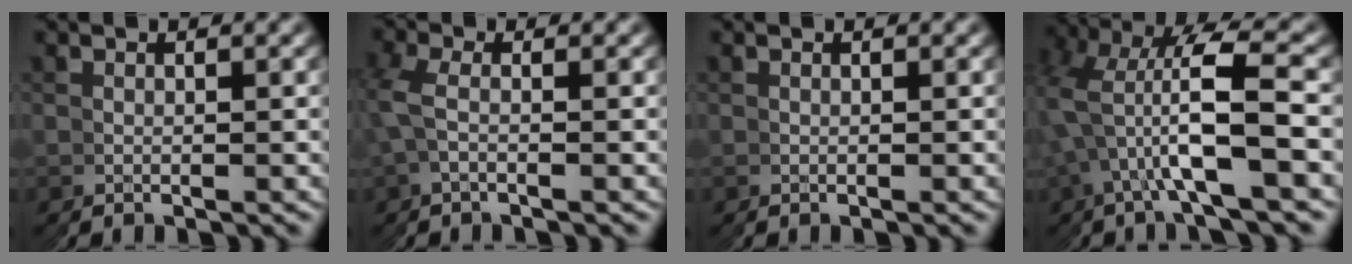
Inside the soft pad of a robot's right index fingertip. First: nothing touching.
{"total": 2.2, "force": [1.5, 1.7, -0.2], "torque": [-0.021, 0.013, 0.017]}
{"total": 0.0}
{"total": 7.7, "force": [1.9, 3.8, 6.4], "torque": [-0.125, 0.022, 0.025]}